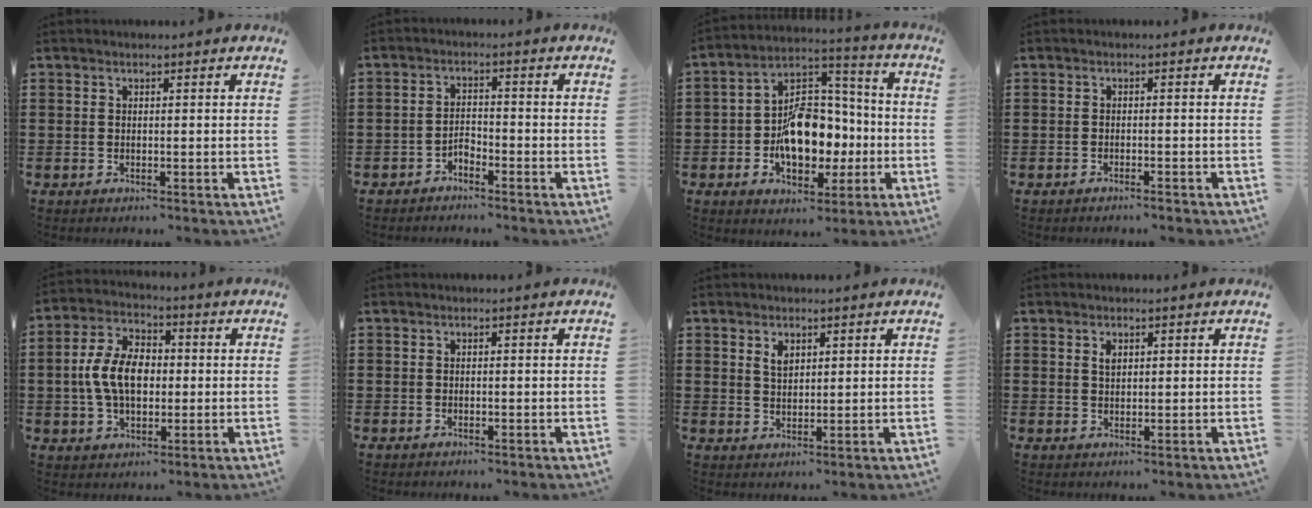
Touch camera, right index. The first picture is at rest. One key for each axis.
{"total": 2.0, "fx": -1.9, "fy": 0.6, "fz": 0.4, "tx": -0.016, "ty": 0.005, "tz": -0.041}
{"total": 11.7, "fx": -2.2, "fy": 8.2, "fz": 8.1, "tx": -0.150, "ty": 0.007, "tz": -0.034}
{"total": 1.0, "fx": -0.9, "fy": -0.1, "fz": 0.3, "tx": -0.008, "ty": -0.001, "tz": -0.018}
{"total": 8.9, "fx": -0.2, "fy": 5.8, "fz": 6.8, "tx": -0.158, "ty": 0.013, "tz": -0.009}
{"total": 0.0}
{"total": 2.3, "fx": 1.4, "fy": 1.3, "fz": 1.3, "tx": -0.031, "ty": 0.003, "tz": 0.025}
{"total": 1.4, "fx": 0.7, "fy": 0.8, "fz": 0.9, "tx": -0.020, "ty": 0.003, "tz": 0.013}